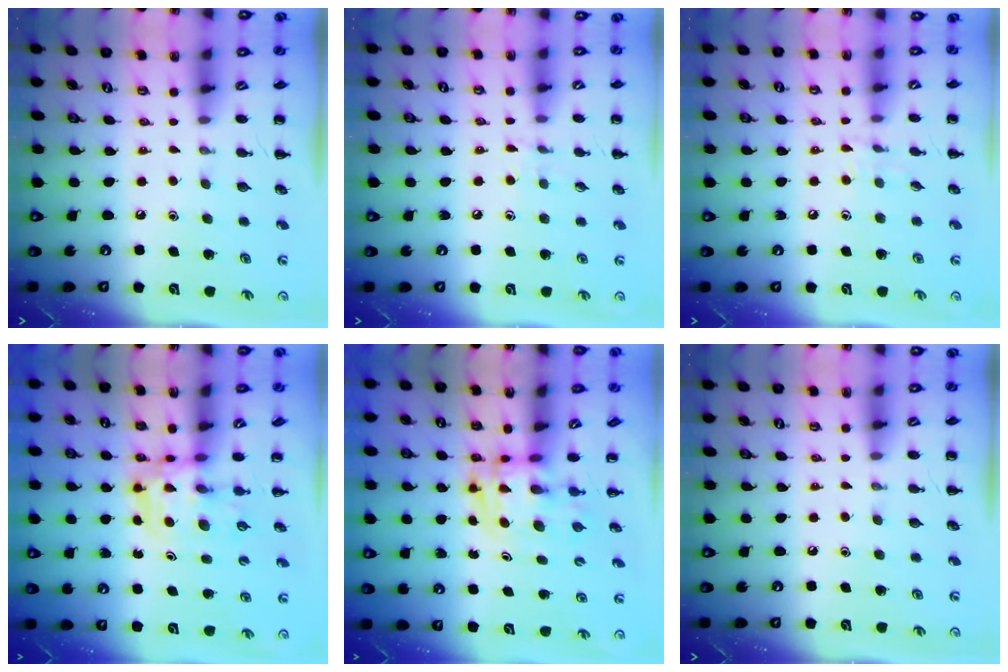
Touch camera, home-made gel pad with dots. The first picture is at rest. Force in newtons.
{"total": 6.4, "press": 6.0, "slide": 2.3}
{"total": 4.9, "press": 4.7, "slide": 1.5}
{"total": 3.4, "press": 3.4, "slide": 0.6}
{"total": 2.6, "press": 2.6, "slide": 0.5}
{"total": 0.0}